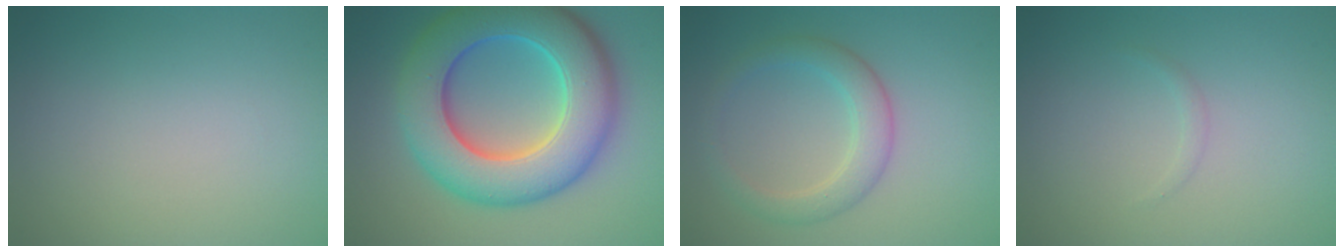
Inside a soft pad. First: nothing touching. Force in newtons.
{"total": 12.0, "press": 12.0, "slide": 0.2}
{"total": 3.3, "press": 3.3, "slide": 0.1}
{"total": 0.5, "press": 0.5, "slide": 0.0}